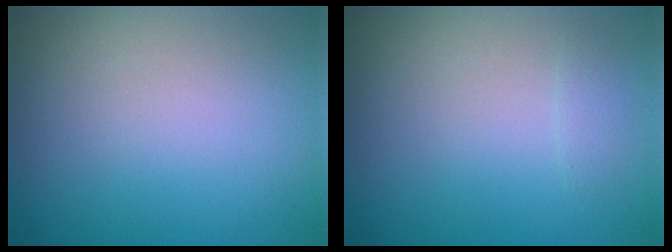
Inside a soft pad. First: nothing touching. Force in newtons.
{"total": 0.6, "press": 0.6, "slide": 0.0}